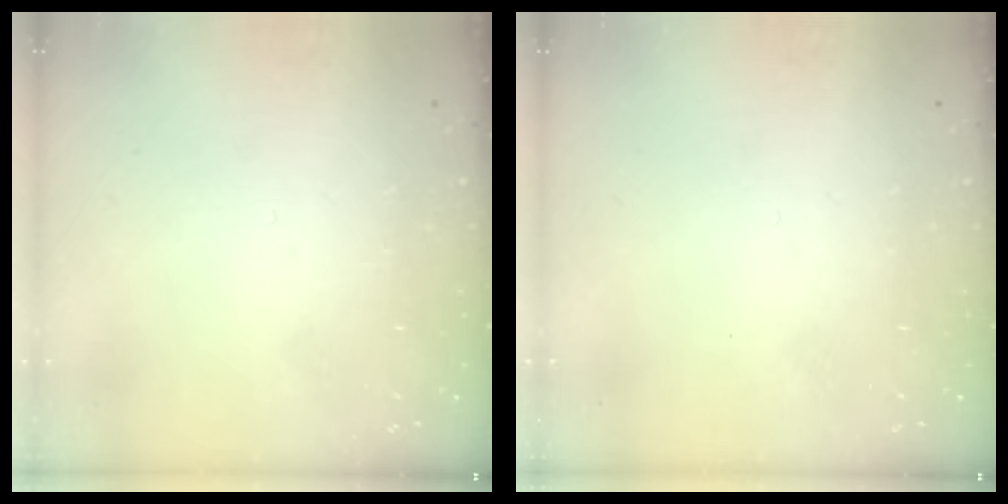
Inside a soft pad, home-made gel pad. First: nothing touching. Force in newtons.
{"total": 0.0}